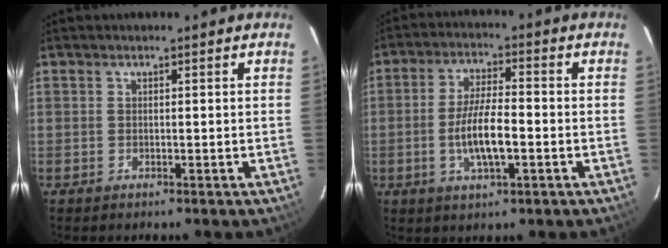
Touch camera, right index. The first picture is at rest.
{"total": 8.7, "force": [-2.2, 2.3, 8.1], "torque": [-0.159, 0.000, -0.040]}